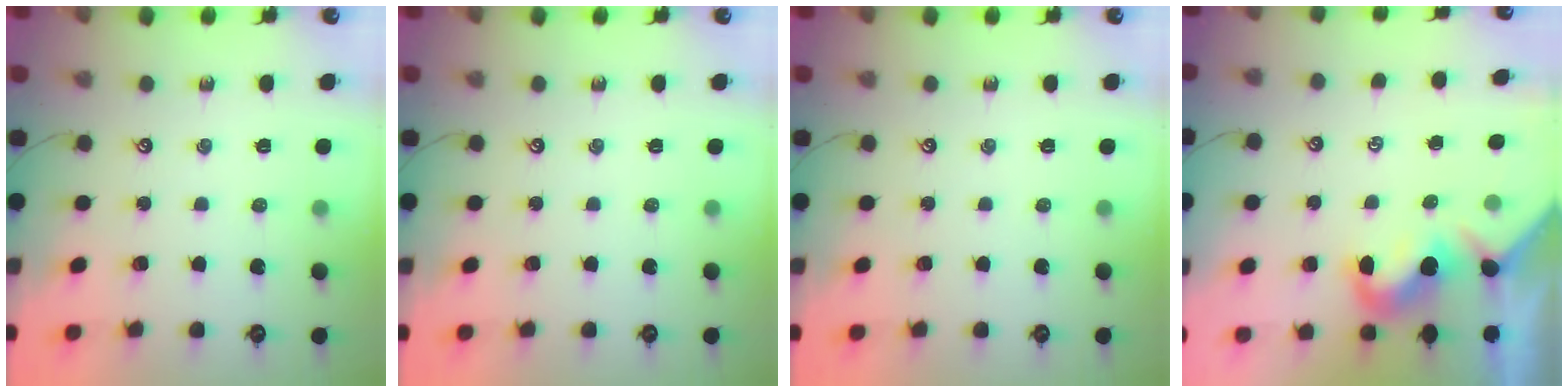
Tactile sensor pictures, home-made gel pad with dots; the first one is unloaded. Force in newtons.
{"total": 0.0}
{"total": 0.0}
{"total": 1.9, "press": 1.8, "slide": 0.6}